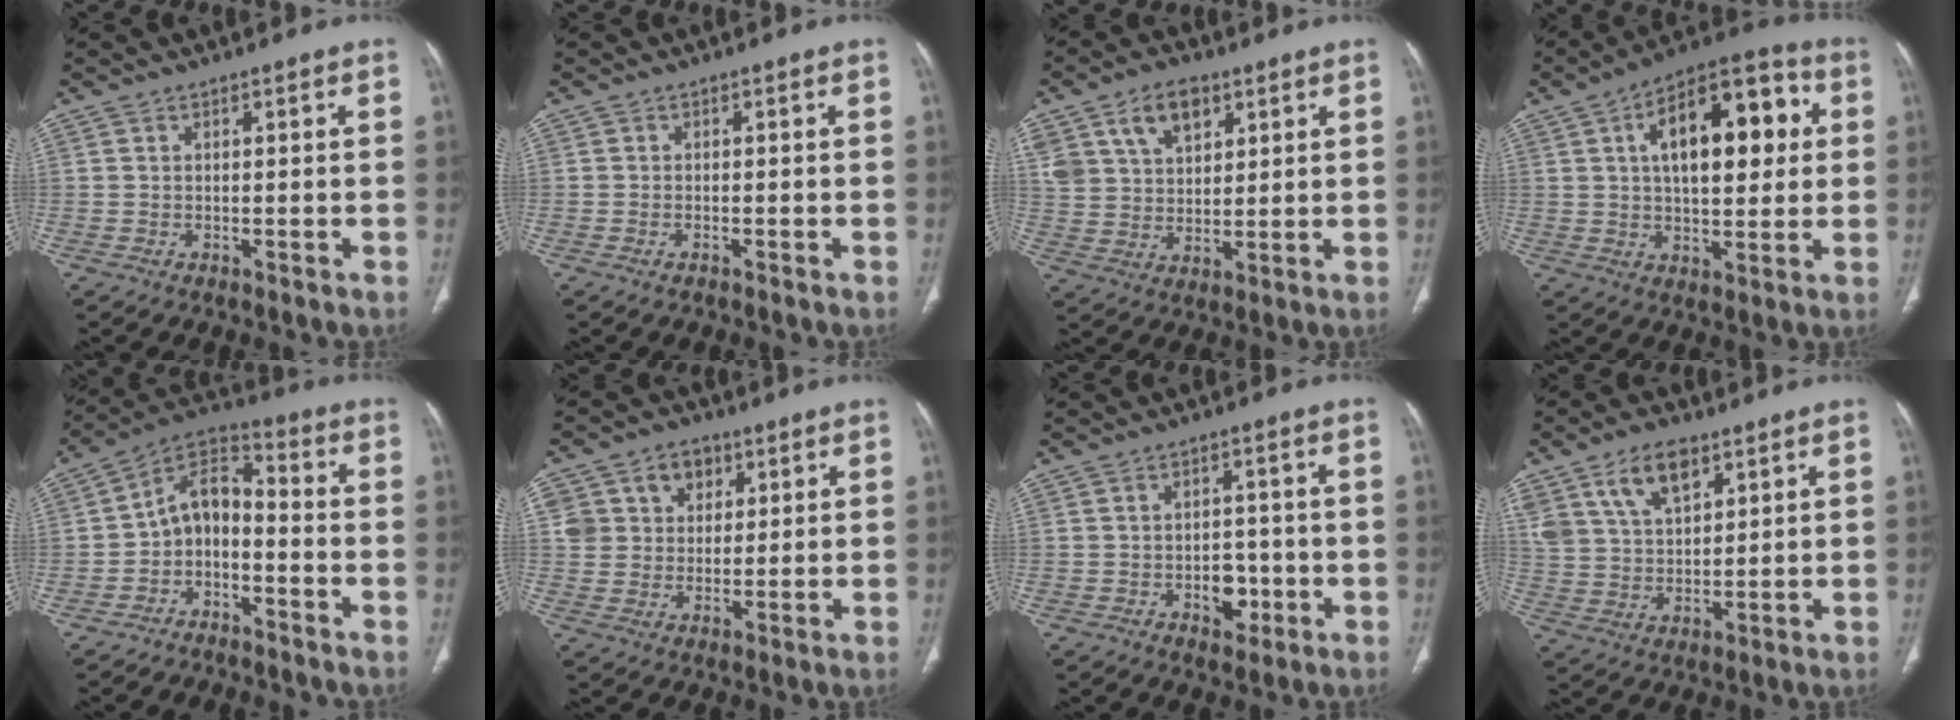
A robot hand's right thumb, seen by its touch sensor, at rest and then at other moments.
{"total": 0.7, "force": [-0.5, 0.3, 0.4], "torque": [-0.013, 0.003, -0.008]}
{"total": 11.9, "force": [6.0, 7.8, 6.7], "torque": [-0.103, -0.011, 0.119]}
{"total": 19.3, "force": [4.5, 9.6, 16.2], "torque": [-0.208, 0.022, 0.061]}
{"total": 9.5, "force": [-3.4, 6.2, 6.4], "torque": [-0.095, 0.067, -0.072]}
{"total": 9.4, "force": [3.8, 8.0, 3.3], "torque": [-0.020, -0.004, 0.066]}
{"total": 5.1, "force": [-1.7, 3.5, 3.3], "torque": [-0.020, 0.011, -0.019]}
{"total": 10.9, "force": [6.1, 6.1, 6.6], "torque": [-0.107, -0.021, 0.122]}